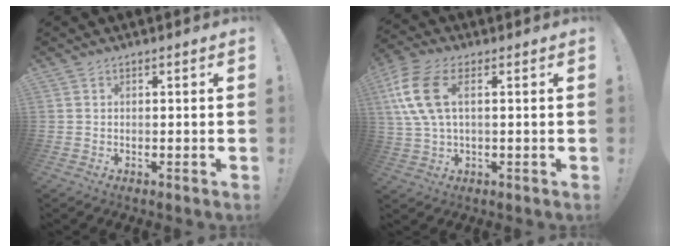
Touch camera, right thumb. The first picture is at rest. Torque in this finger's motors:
{"motor_torque": [1.06, 1.50, 0.18, 0.07, 0.12]}